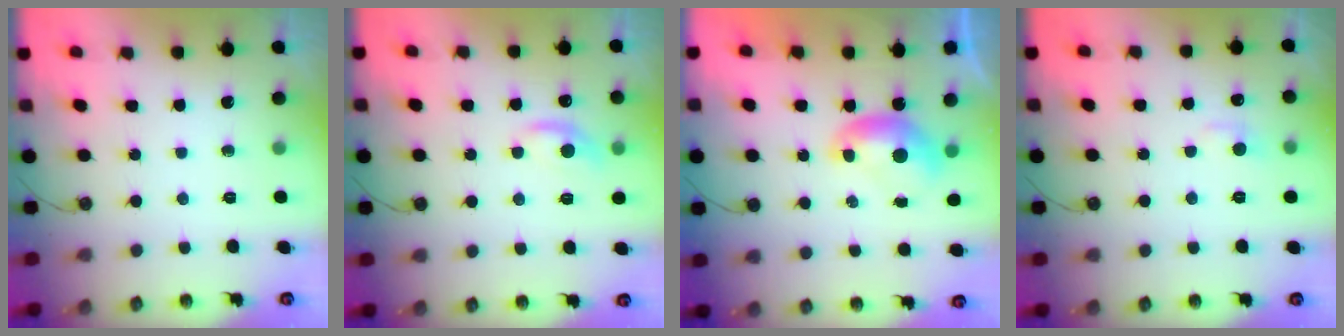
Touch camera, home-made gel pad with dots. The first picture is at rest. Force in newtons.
{"total": 1.6, "press": 1.4, "slide": 0.8}
{"total": 0.0}
{"total": 1.2, "press": 1.0, "slide": 0.7}